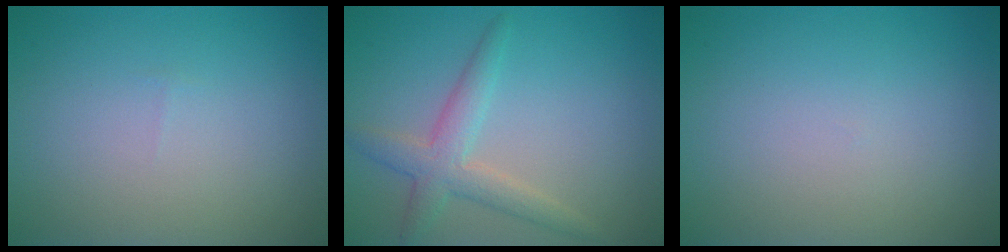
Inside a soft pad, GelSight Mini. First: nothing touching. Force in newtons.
{"total": 3.3, "press": 3.3, "slide": 0.1}
{"total": 0.0}